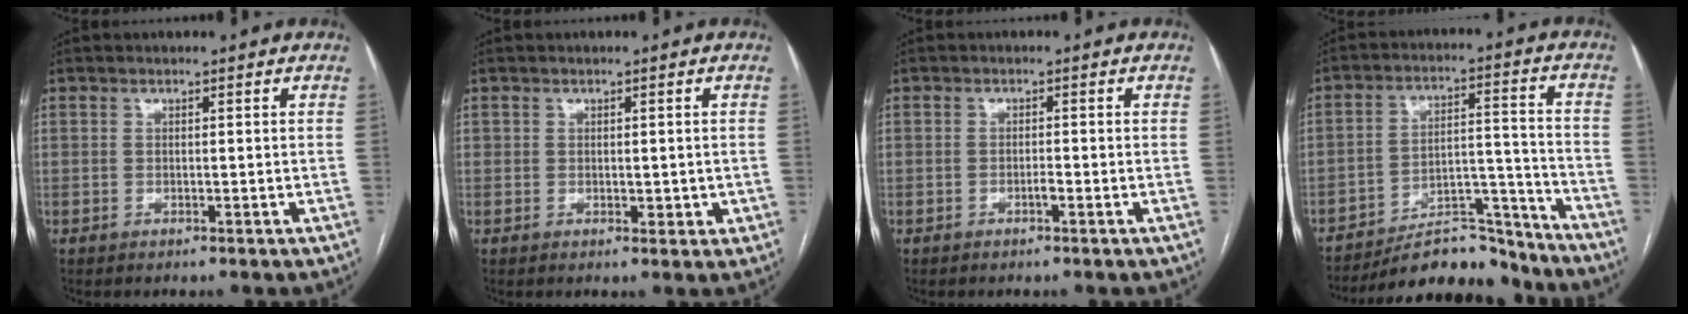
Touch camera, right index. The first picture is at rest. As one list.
[{"total": 2.4, "force": [-0.1, 1.6, 1.7], "torque": [-0.022, 0.006, 0.005]}, {"total": 1.0, "force": [-0.6, 0.2, 0.8], "torque": [-0.016, 0.002, -0.010]}, {"total": 13.7, "force": [-12.9, 3.4, 3.4], "torque": [-0.038, 0.040, -0.200]}]